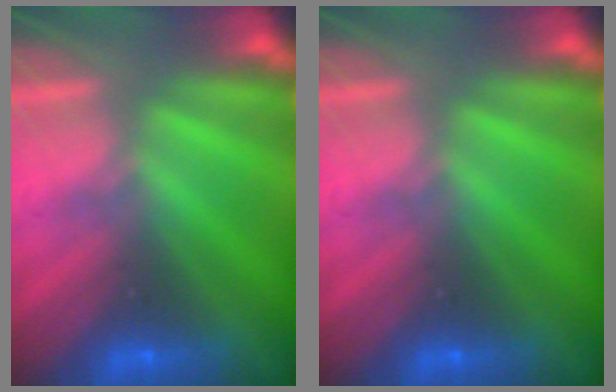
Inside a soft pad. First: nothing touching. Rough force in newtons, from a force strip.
{"total": 0.0}